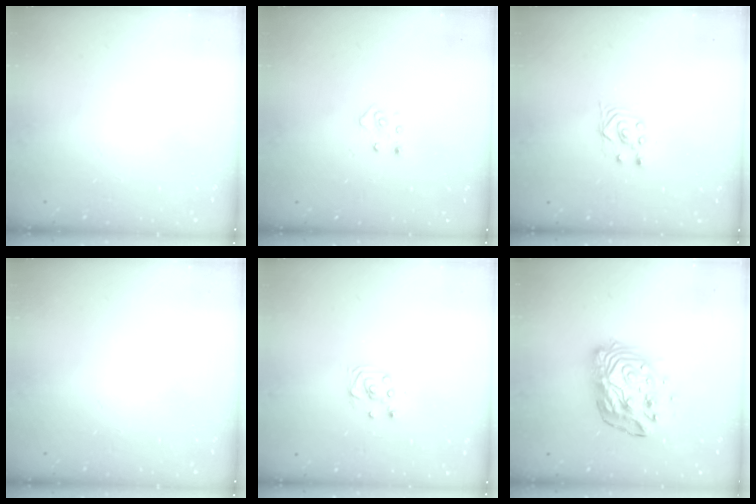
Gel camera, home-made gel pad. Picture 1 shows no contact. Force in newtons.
{"total": 3.8, "press": 3.8, "slide": 0.4}
{"total": 2.5, "press": 2.2, "slide": 1.2}
{"total": 0.0}
{"total": 3.6, "press": 3.6, "slide": 0.3}
{"total": 14.9, "press": 14.8, "slide": 1.4}